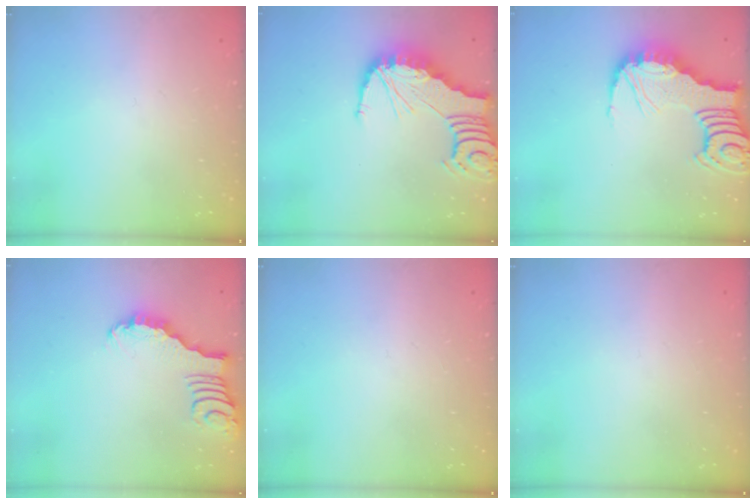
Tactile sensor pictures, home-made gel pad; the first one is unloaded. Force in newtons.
{"total": 5.6, "press": 5.5, "slide": 0.6}
{"total": 10.6, "press": 10.6, "slide": 1.2}
{"total": 2.2, "press": 2.2, "slide": 0.4}
{"total": 0.0}
{"total": 0.0}